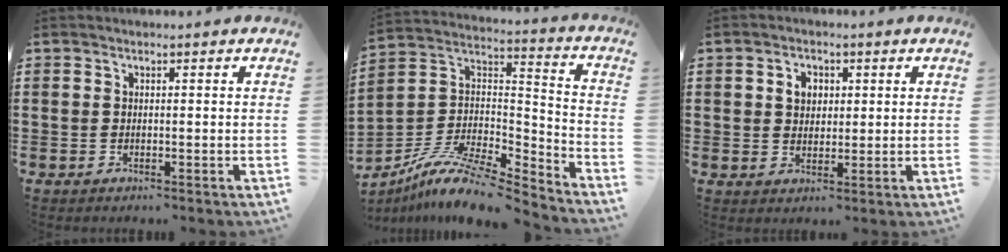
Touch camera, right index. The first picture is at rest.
{"total": 11.1, "force": [-9.1, 2.7, 5.7], "torque": [-0.110, 0.013, -0.178]}
{"total": 3.1, "force": [0.8, 2.6, 1.6], "torque": [-0.041, 0.013, 0.011]}